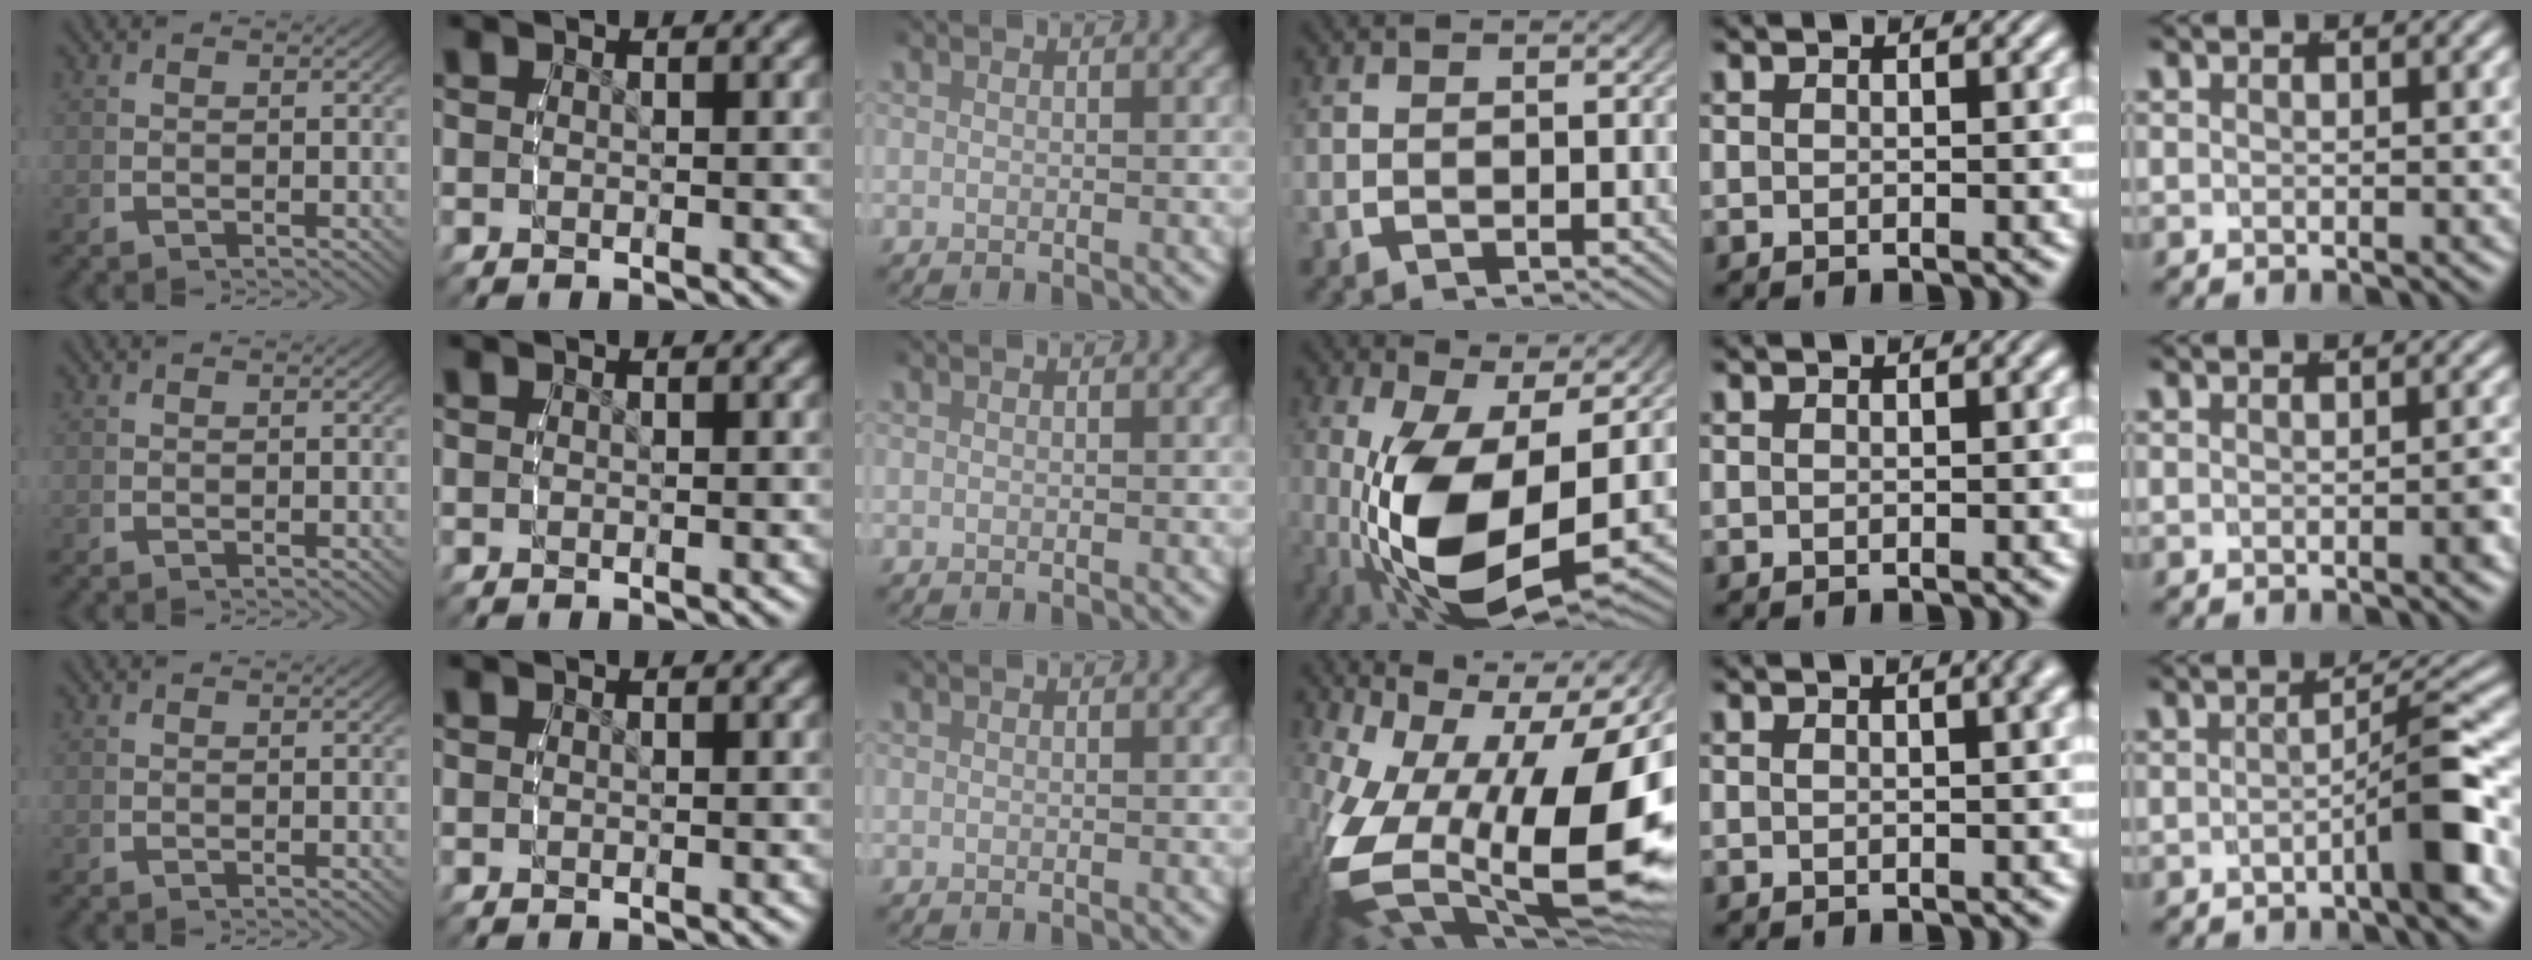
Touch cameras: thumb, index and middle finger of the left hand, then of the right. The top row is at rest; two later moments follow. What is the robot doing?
{"motion": "lift_and_place", "object": "button"}